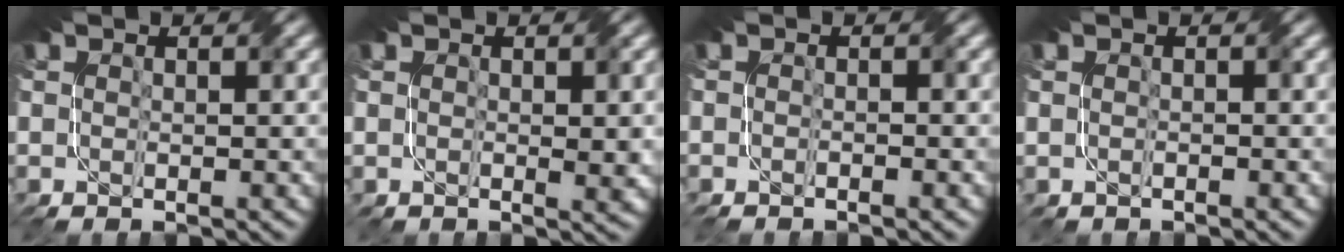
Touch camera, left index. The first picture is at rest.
{"total": 0.8, "force": [0.4, 0.2, 0.7], "torque": [-0.007, -0.005, 0.006]}
{"total": 1.2, "force": [-1.0, 0.3, 0.5], "torque": [-0.004, -0.007, -0.017]}
{"total": 0.6, "force": [-0.2, -0.1, -0.6], "torque": [0.007, 0.000, -0.008]}